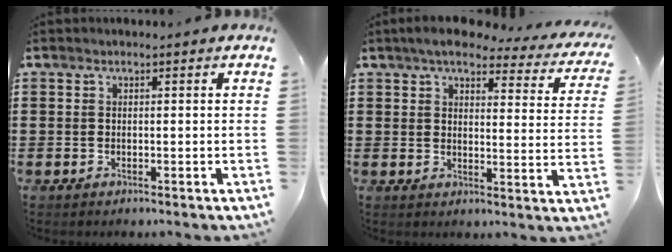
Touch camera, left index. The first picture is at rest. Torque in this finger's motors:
{"motor_torque": [2.14, 0.00, 0.33, 0.01]}